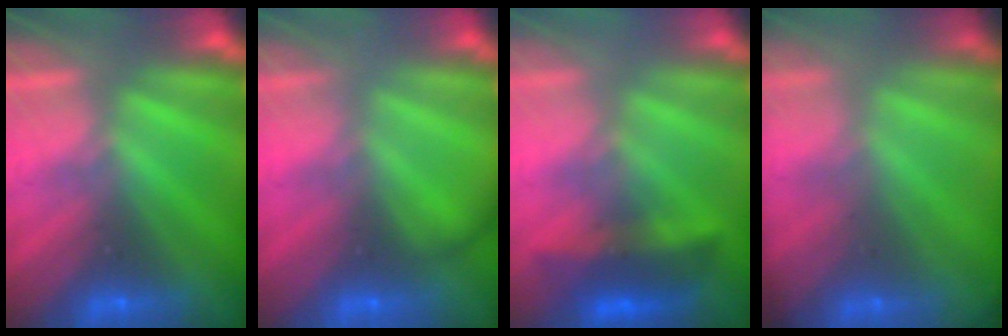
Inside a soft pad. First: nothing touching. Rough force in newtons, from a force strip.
{"total": 2.1}
{"total": 3.2}
{"total": 6.9}